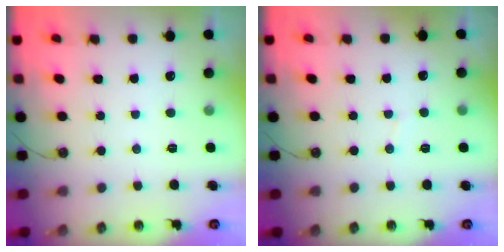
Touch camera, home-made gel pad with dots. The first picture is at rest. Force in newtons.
{"total": 2.8, "press": 2.8, "slide": 0.2}